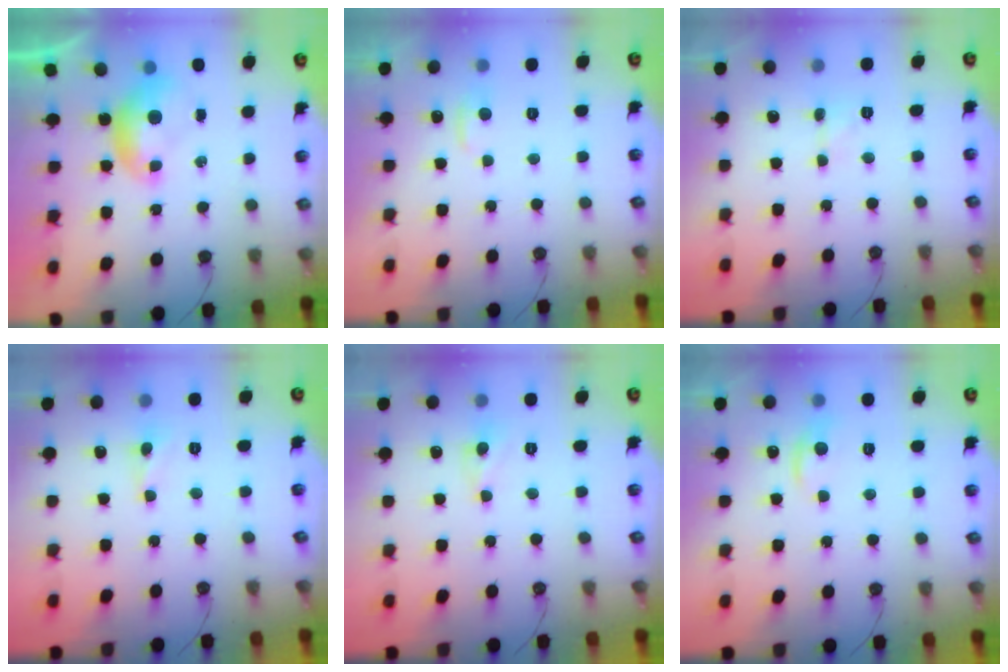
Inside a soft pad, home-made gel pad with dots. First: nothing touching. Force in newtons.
{"total": 1.2, "press": 0.9, "slide": 0.8}
{"total": 1.4, "press": 1.3, "slide": 0.3}
{"total": 0.9, "press": 0.8, "slide": 0.2}
{"total": 2.5, "press": 2.4, "slide": 0.8}
{"total": 1.3, "press": 1.1, "slide": 0.7}